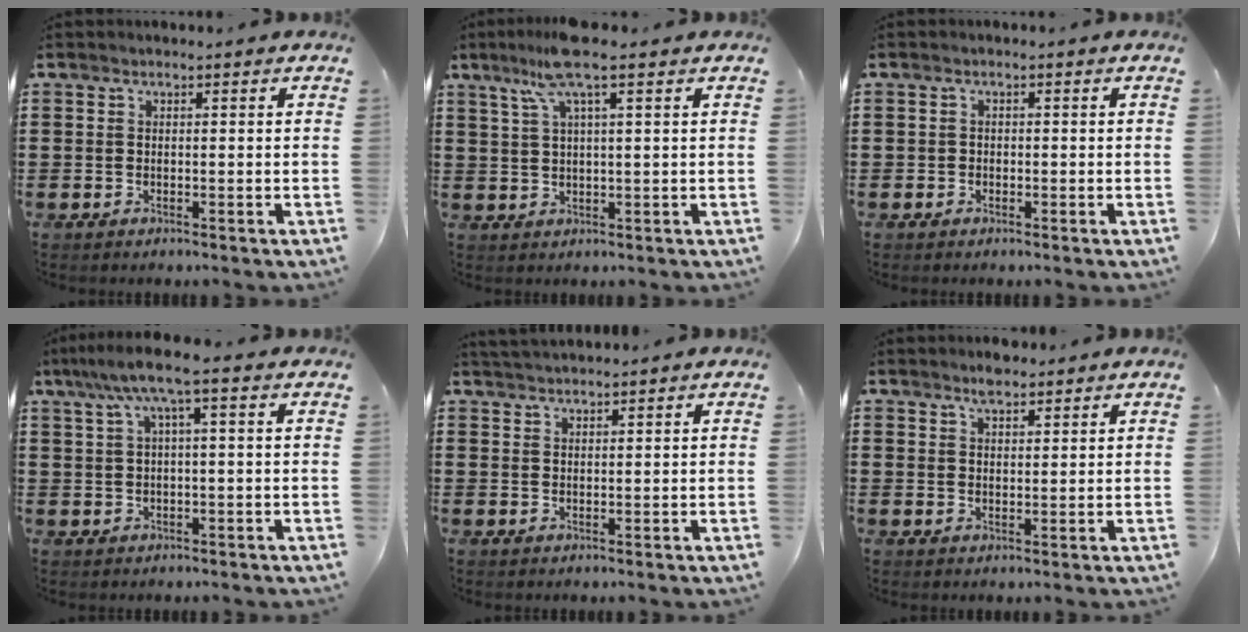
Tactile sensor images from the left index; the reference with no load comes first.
{"total": 7.3, "force": [3.9, 0.7, 6.1], "torque": [-0.134, 0.007, 0.066]}
{"total": 0.8, "force": [-0.4, 0.7, 0.1], "torque": [-0.005, 0.002, -0.011]}
{"total": 5.7, "force": [1.7, 0.3, 5.4], "torque": [-0.115, 0.002, 0.024]}
{"total": 1.6, "force": [1.6, -0.1, 0.1], "torque": [-0.005, 0.003, 0.032]}
{"total": 2.7, "force": [2.3, 0.8, 1.1], "torque": [-0.025, 0.003, 0.044]}